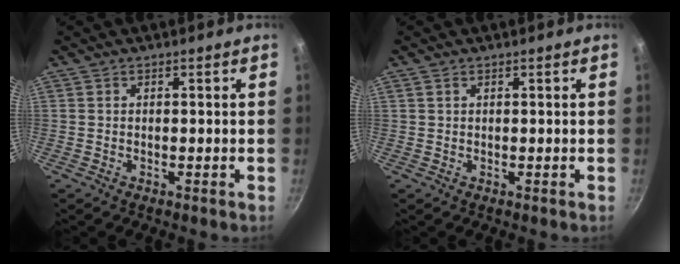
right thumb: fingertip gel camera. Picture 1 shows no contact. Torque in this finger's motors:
{"motor_torque": [-0.03, -0.47, -0.60, 0.12, 0.01]}